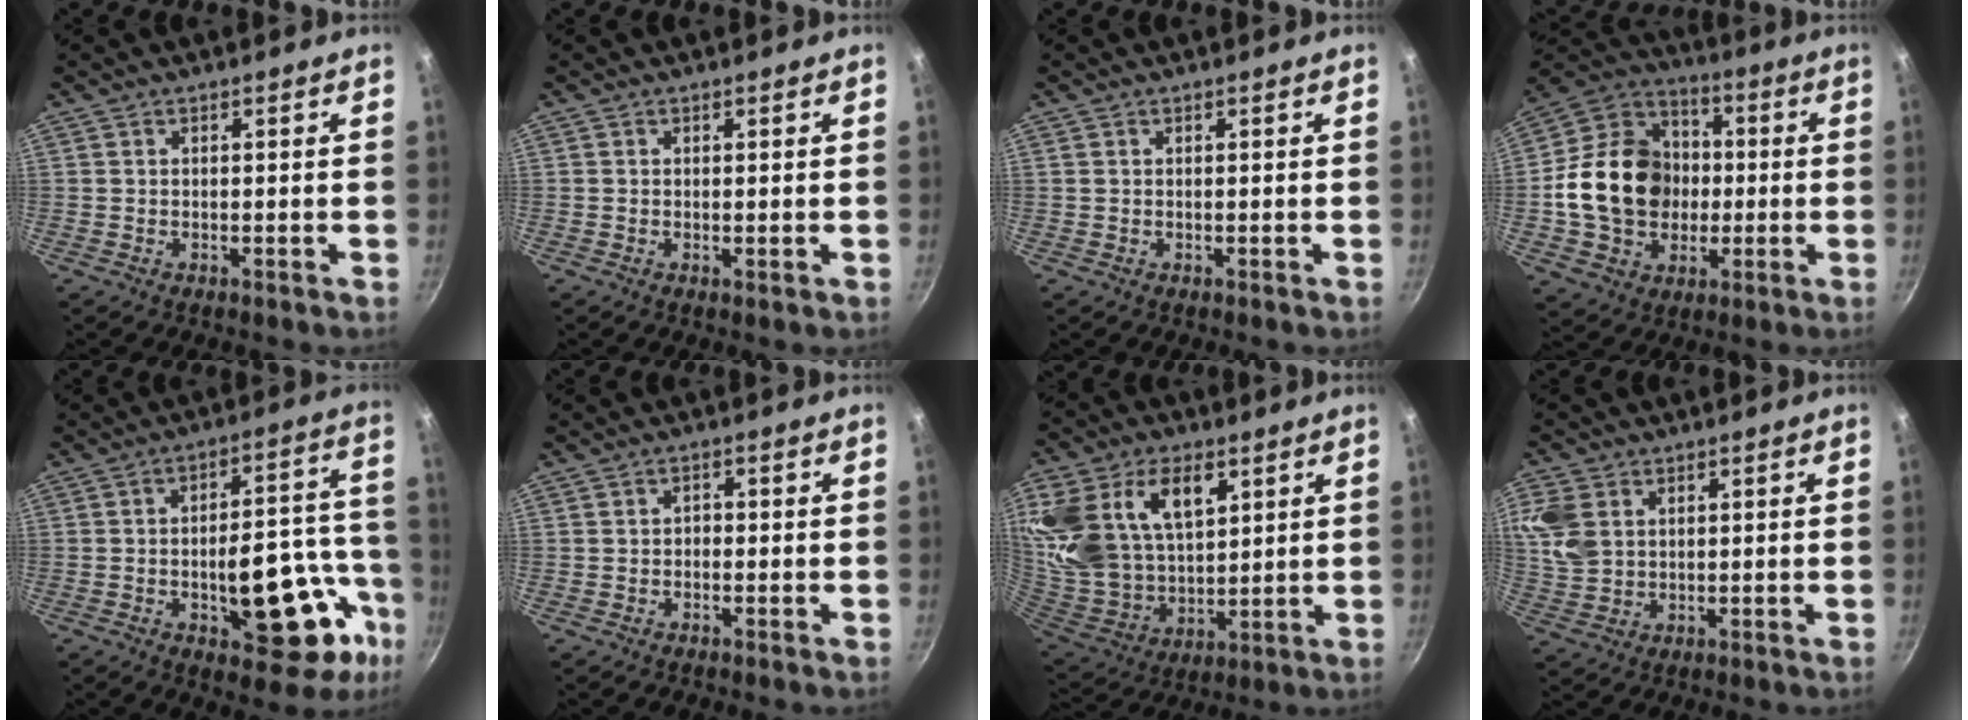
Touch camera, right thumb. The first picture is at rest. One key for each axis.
{"total": 0.0}
{"total": 0.0}
{"total": 20.0, "fx": -1.0, "fy": 16.3, "fz": 11.5, "tx": -0.174, "ty": 0.037, "tz": -0.018}
{"total": 20.6, "fx": -7.2, "fy": 9.7, "fz": 16.7, "tx": -0.157, "ty": 0.049, "tz": -0.091}
{"total": 1.2, "fx": -0.4, "fy": 1.0, "fz": 0.7, "tx": -0.010, "ty": 0.005, "tz": -0.007}
{"total": 24.9, "fx": 10.0, "fy": 15.8, "fz": 16.5, "tx": -0.337, "ty": -0.017, "tz": 0.191}
{"total": 8.6, "fx": 2.6, "fy": 6.4, "fz": 5.1, "tx": -0.098, "ty": -0.007, "tz": 0.054}